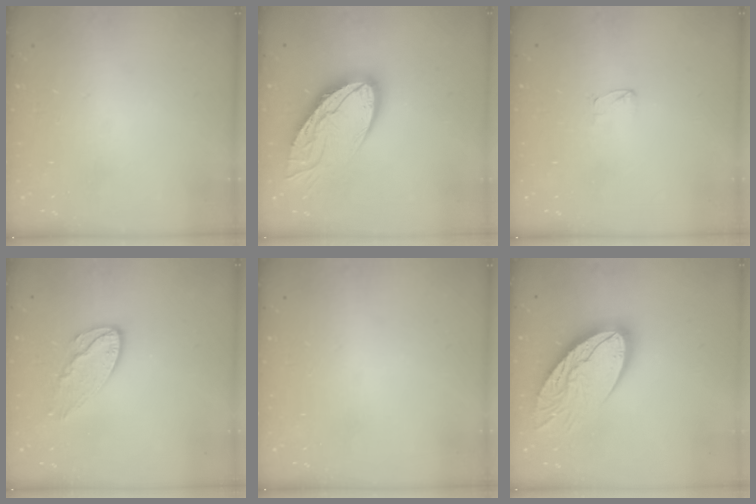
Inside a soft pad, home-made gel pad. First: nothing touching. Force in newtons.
{"total": 16.2, "press": 16.1, "slide": 1.7}
{"total": 4.2, "press": 4.2, "slide": 0.4}
{"total": 9.5, "press": 9.5, "slide": 0.4}
{"total": 0.0}
{"total": 22.0, "press": 21.9, "slide": 1.9}